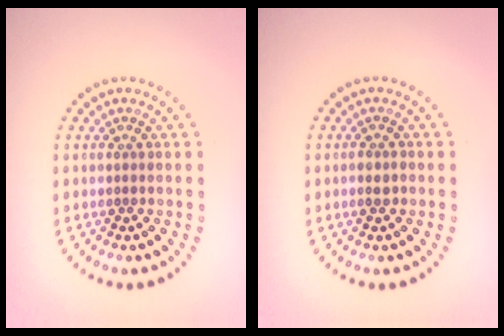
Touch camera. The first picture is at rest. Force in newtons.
{"total": 1.2, "press": 1.1, "slide": 0.4}